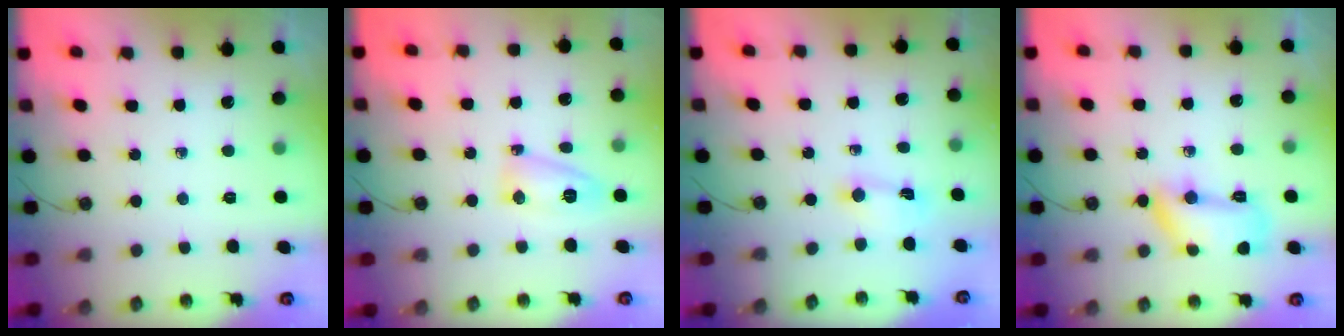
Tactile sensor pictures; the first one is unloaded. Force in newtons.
{"total": 6.0, "press": 5.8, "slide": 1.2}
{"total": 1.5, "press": 1.5, "slide": 0.2}
{"total": 10.7, "press": 10.6, "slide": 1.4}